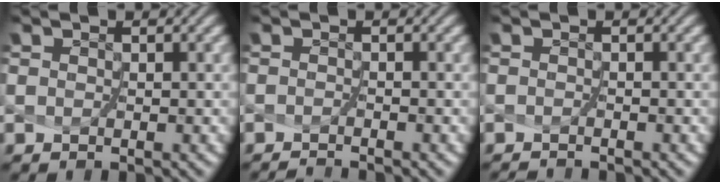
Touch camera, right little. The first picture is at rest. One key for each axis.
{"total": 1.6, "fx": -1.4, "fy": -0.7, "fz": -0.2, "tx": -0.006, "ty": -0.010, "tz": -0.026}
{"total": 1.4, "fx": -1.2, "fy": -0.6, "fz": -0.3, "tx": -0.004, "ty": -0.012, "tz": -0.023}